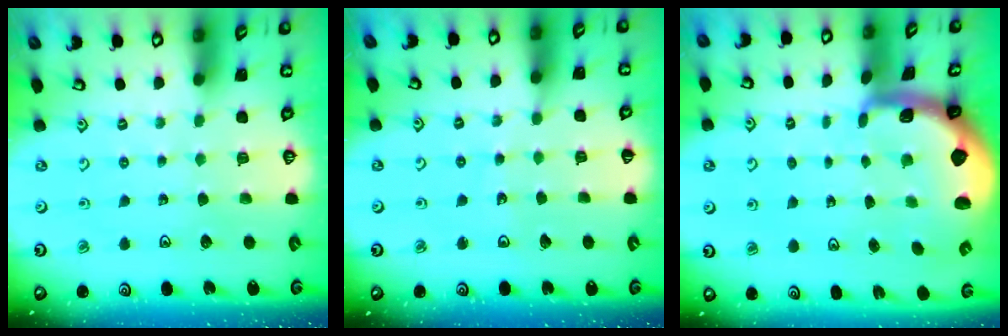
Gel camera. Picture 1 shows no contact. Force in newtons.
{"total": 2.9, "press": 2.9, "slide": 0.3}
{"total": 2.7, "press": 1.7, "slide": 2.1}